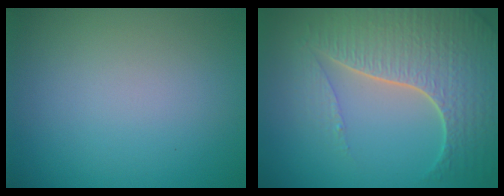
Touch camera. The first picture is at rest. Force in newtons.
{"total": 7.6, "press": 5.5, "slide": 5.2}